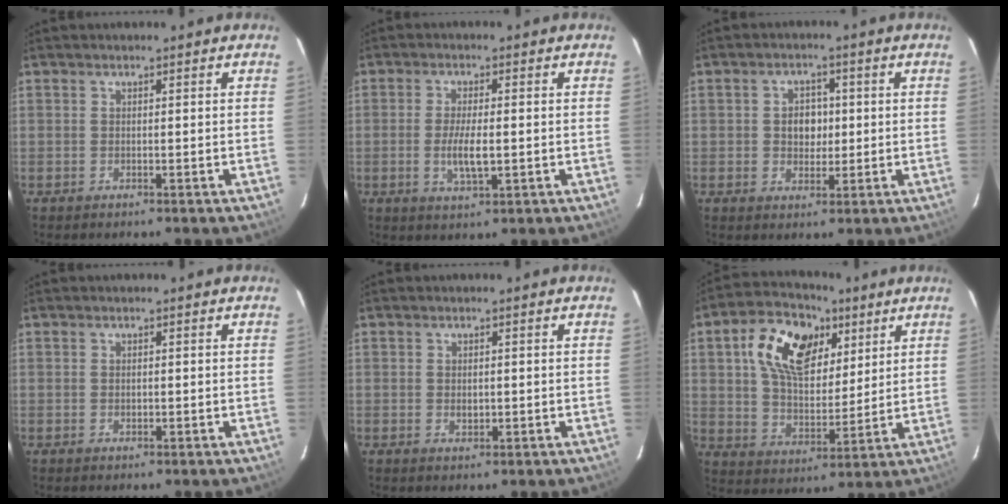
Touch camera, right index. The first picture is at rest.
{"total": 5.5, "force": [-0.9, 1.6, 5.1], "torque": [-0.100, -0.008, -0.015]}
{"total": 4.6, "force": [0.2, 3.7, 2.7], "torque": [-0.045, 0.010, 0.007]}
{"total": 0.7, "force": [0.0, 0.5, 0.5], "torque": [-0.006, 0.001, 0.000]}
{"total": 1.6, "force": [-0.1, 1.2, 1.1], "torque": [-0.016, 0.000, 0.000]}
{"total": 16.8, "force": [6.9, 10.1, 11.5], "torque": [-0.220, 0.032, 0.121]}